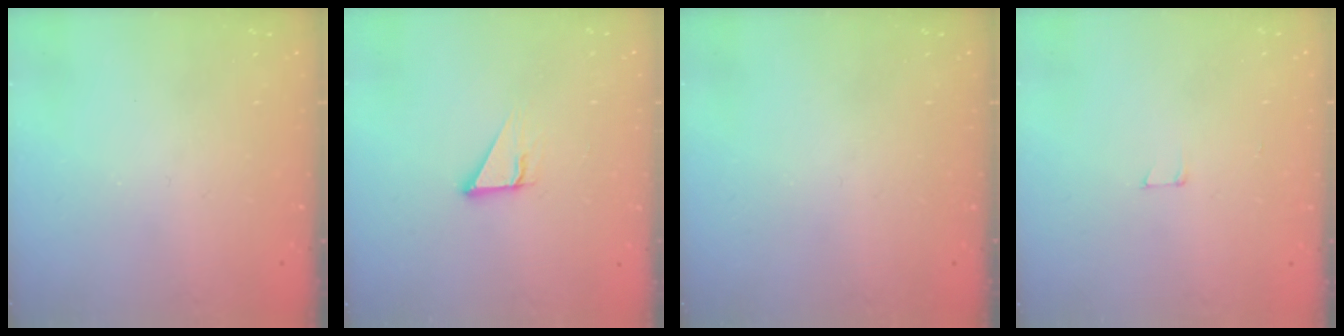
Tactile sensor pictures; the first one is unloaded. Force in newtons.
{"total": 4.0, "press": 4.0, "slide": 0.2}
{"total": 0.0}
{"total": 2.9, "press": 2.9, "slide": 0.2}